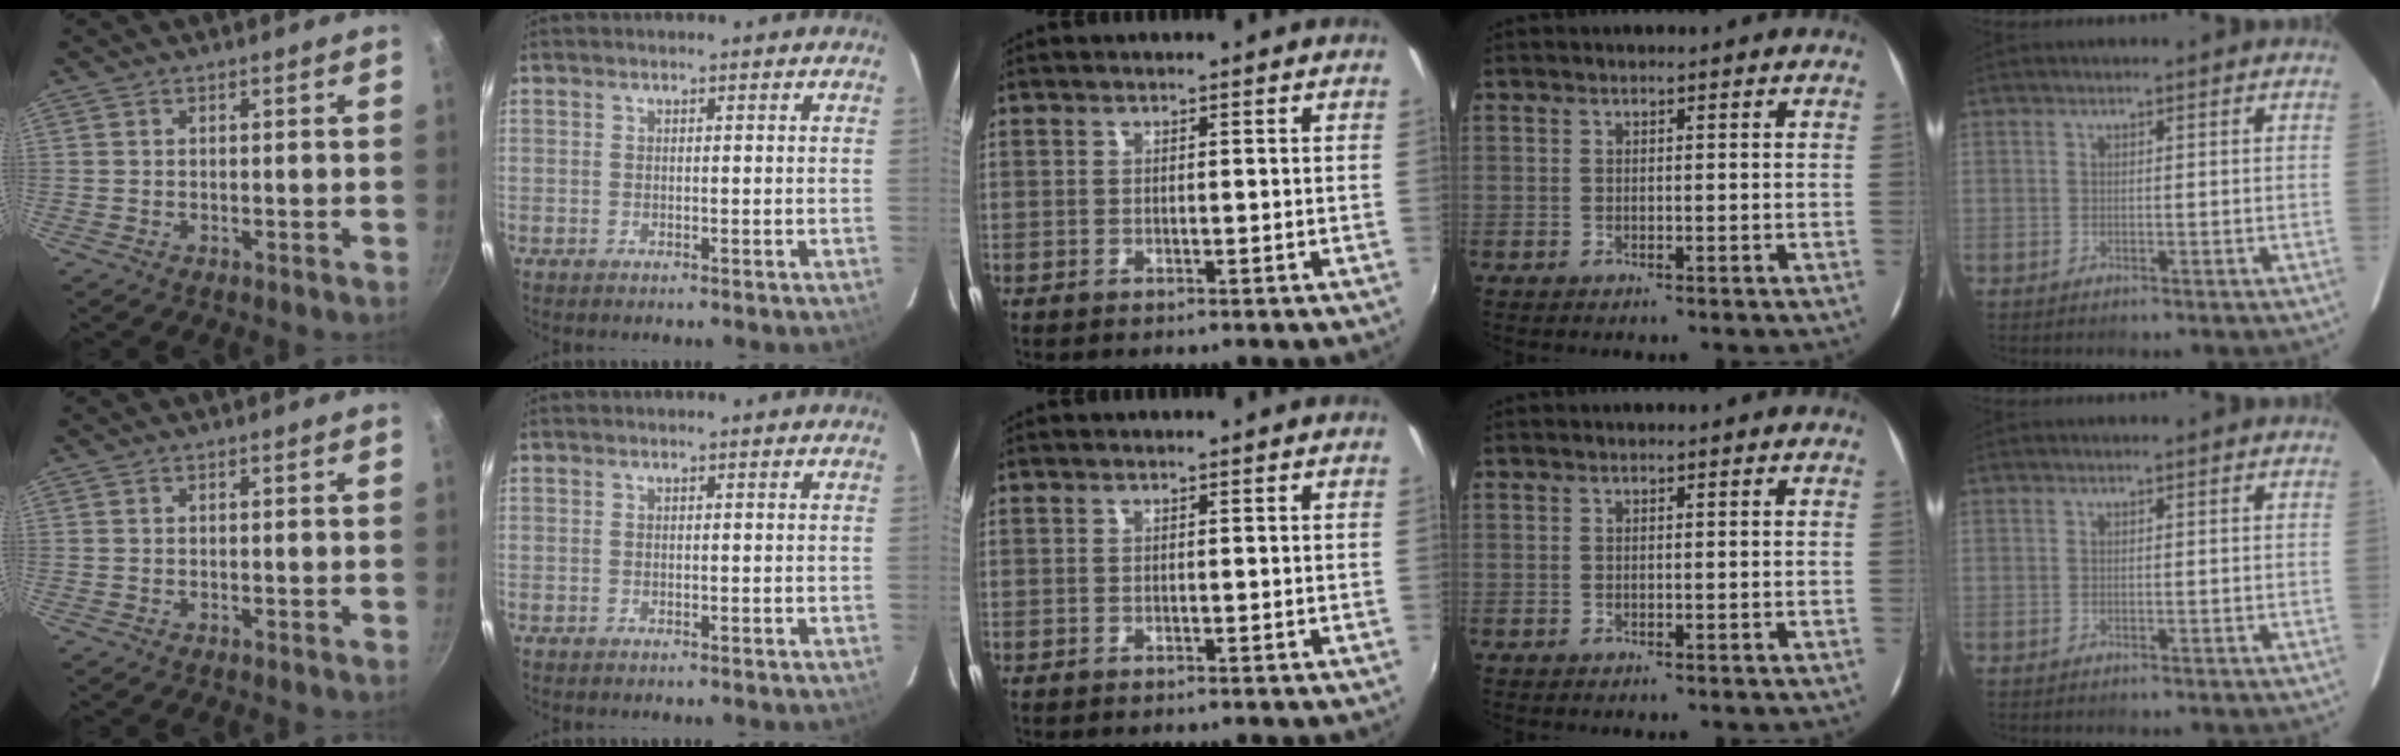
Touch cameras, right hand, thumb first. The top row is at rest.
{}